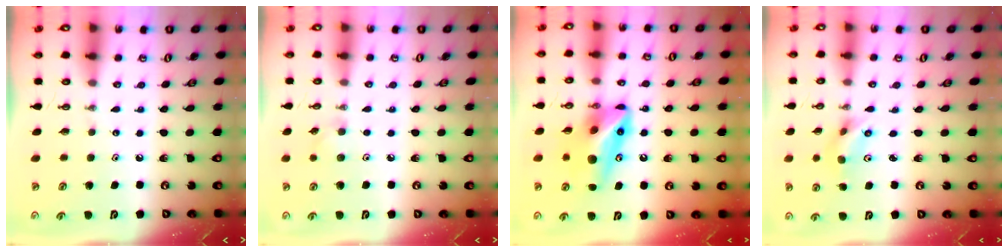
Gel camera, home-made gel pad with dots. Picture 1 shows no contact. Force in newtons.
{"total": 4.7, "press": 4.6, "slide": 0.9}
{"total": 12.2, "press": 12.0, "slide": 2.1}
{"total": 5.9, "press": 3.3, "slide": 4.9}